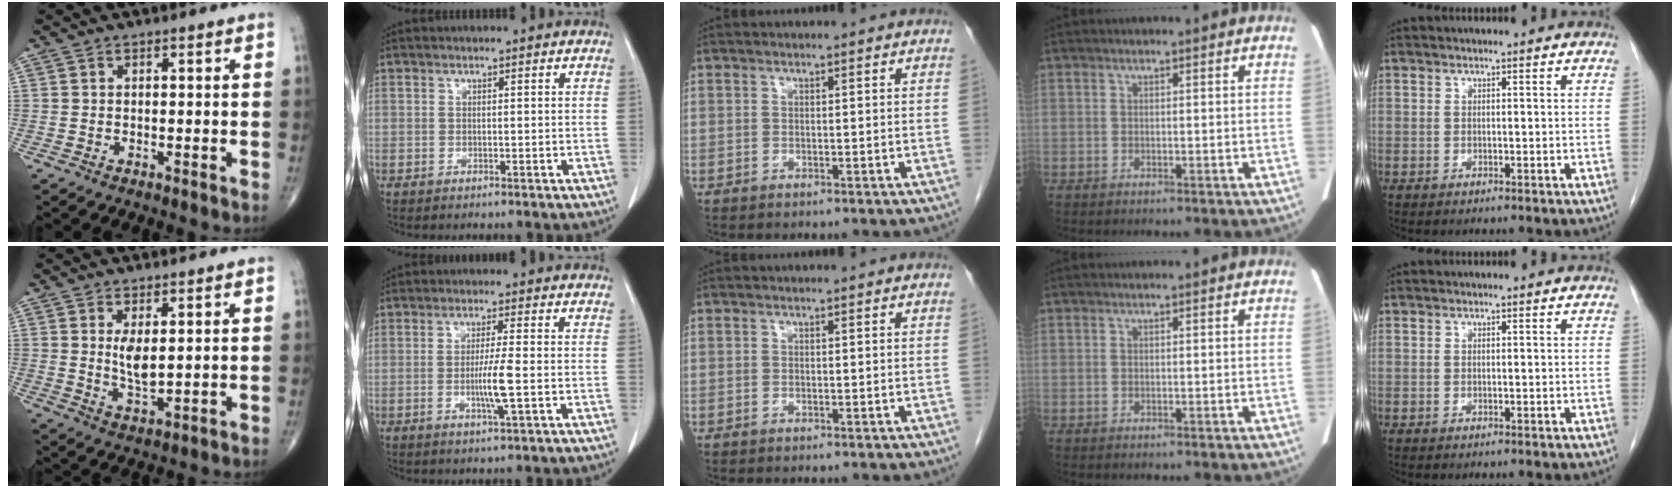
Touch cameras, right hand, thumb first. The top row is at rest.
{"thumb": {"total": 4.6, "force": [1.1, 1.8, 4.1], "torque": [-0.072, -0.018, 0.028]}, "index": {"total": 5.3, "force": [-1.1, -0.1, 5.2], "torque": [-0.098, -0.009, -0.020]}}